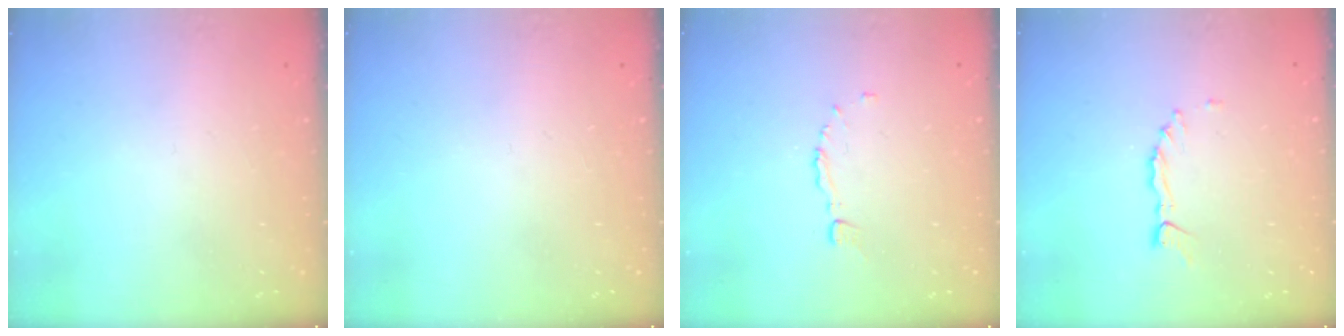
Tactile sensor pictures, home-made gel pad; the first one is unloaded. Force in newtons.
{"total": 0.0}
{"total": 4.1, "press": 4.1, "slide": 0.3}
{"total": 0.8, "press": 0.8, "slide": 0.1}